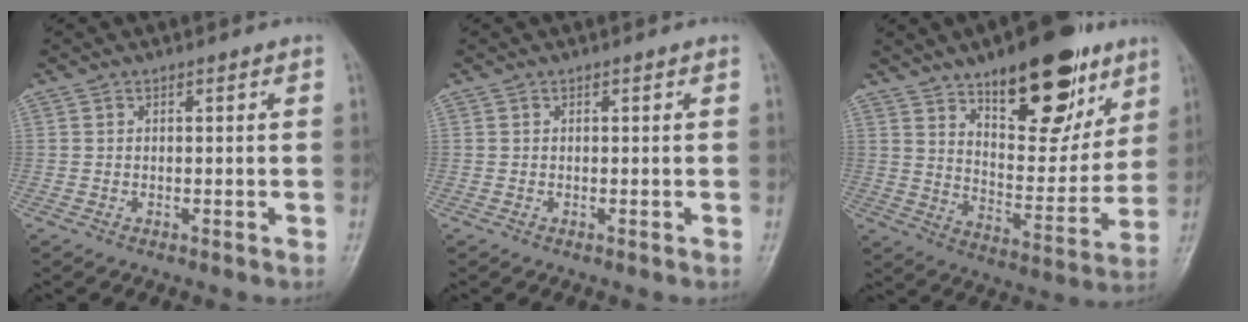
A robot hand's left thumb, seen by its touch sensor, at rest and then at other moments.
{"total": 0.0}
{"total": 21.9, "force": [12.9, 9.5, 14.9], "torque": [-0.164, -0.066, 0.205]}